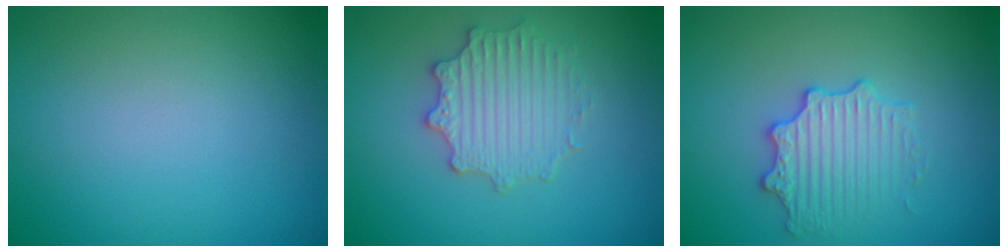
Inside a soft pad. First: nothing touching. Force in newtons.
{"total": 3.0, "press": 2.9, "slide": 0.8}
{"total": 2.9, "press": 2.8, "slide": 0.5}